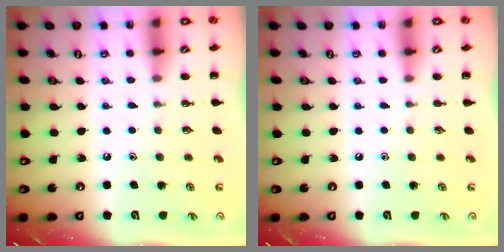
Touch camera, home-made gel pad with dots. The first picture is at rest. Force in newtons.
{"total": 0.0}